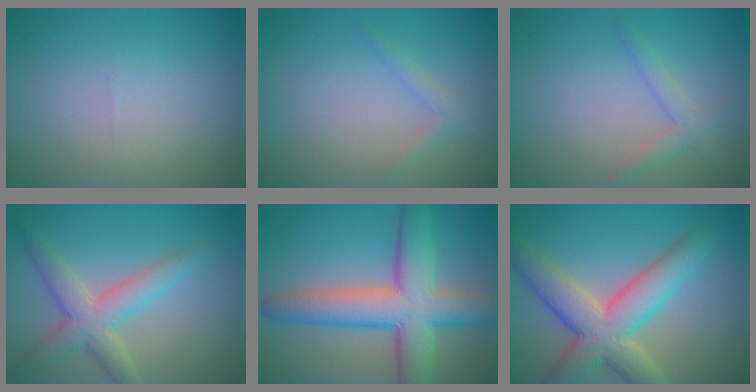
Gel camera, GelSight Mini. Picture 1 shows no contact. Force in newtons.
{"total": 1.3, "press": 1.3, "slide": 0.1}
{"total": 2.0, "press": 2.0, "slide": 0.1}
{"total": 4.5, "press": 4.5, "slide": 0.2}
{"total": 8.8, "press": 8.8, "slide": 0.3}
{"total": 7.9, "press": 7.8, "slide": 0.7}